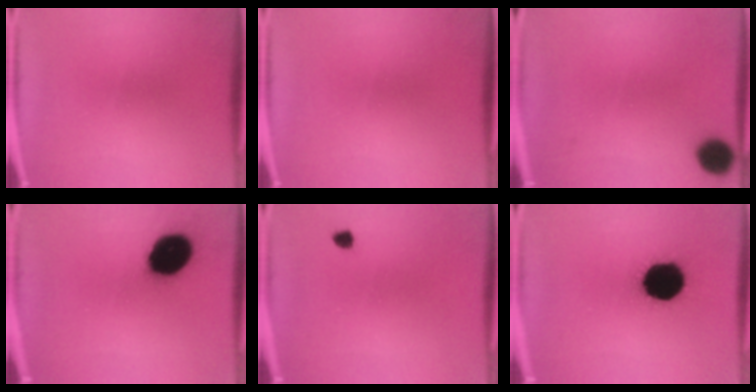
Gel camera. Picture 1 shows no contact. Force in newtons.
{"total": 0.0}
{"total": 5.3}
{"total": 16.4}
{"total": 1.2}
{"total": 19.9}